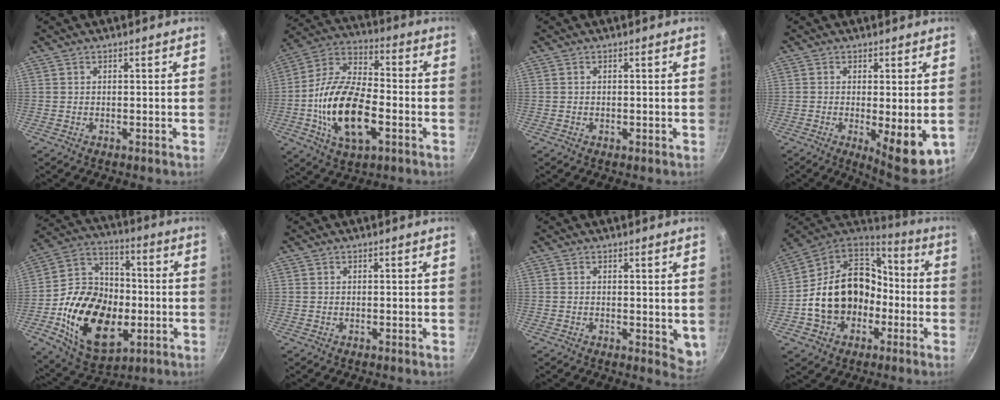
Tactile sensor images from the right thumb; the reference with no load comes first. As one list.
[{"total": 19.5, "force": [-4.8, 9.8, 16.2], "torque": [-0.298, 0.027, -0.097]}, {"total": 0.0}, {"total": 9.2, "force": [-1.5, 2.4, 8.8], "torque": [-0.112, -0.014, -0.010]}, {"total": 24.1, "force": [-5.3, 16.3, 16.9], "torque": [-0.268, 0.028, -0.088]}, {"total": 0.0}, {"total": 4.2, "force": [0.8, 2.0, 3.6], "torque": [-0.037, -0.009, 0.012]}, {"total": 20.1, "force": [-3.6, 16.0, 11.6], "torque": [-0.180, 0.062, -0.055]}]